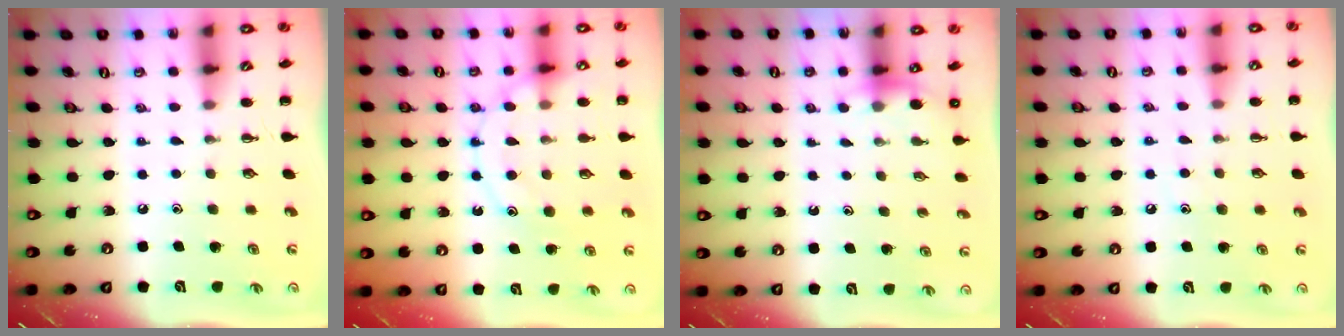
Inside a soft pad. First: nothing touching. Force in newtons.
{"total": 13.0, "press": 12.9, "slide": 1.5}
{"total": 3.9, "press": 3.7, "slide": 1.2}
{"total": 6.7, "press": 6.5, "slide": 1.4}